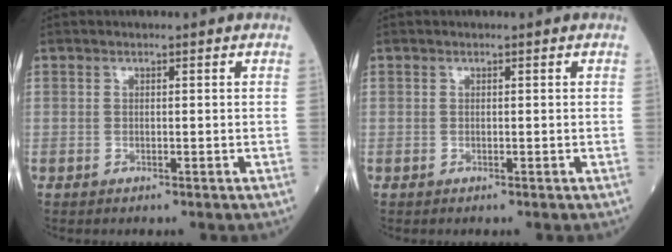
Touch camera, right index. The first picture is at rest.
{"total": 0.0}